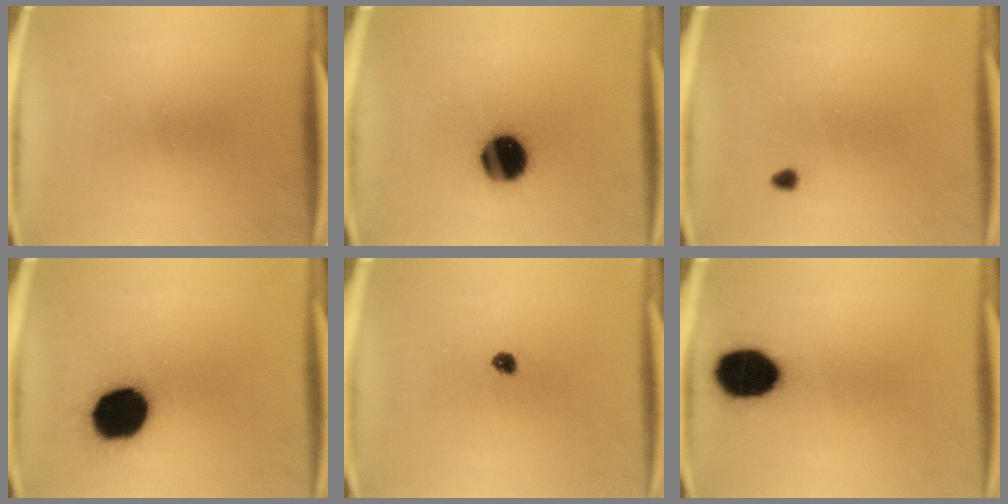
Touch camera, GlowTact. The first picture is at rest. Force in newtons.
{"total": 14.9}
{"total": 1.0}
{"total": 16.9}
{"total": 1.9}
{"total": 13.9}